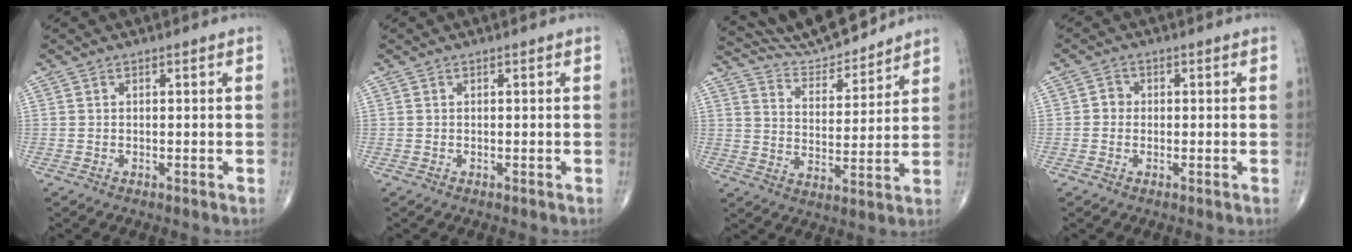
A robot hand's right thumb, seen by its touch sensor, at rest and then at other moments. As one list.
[{"total": 0.0}, {"total": 12.1, "force": [11.6, 1.1, 3.0], "torque": [-0.039, -0.057, 0.206]}, {"total": 2.0, "force": [-0.2, 1.8, 0.7], "torque": [0.002, 0.007, -0.009]}]